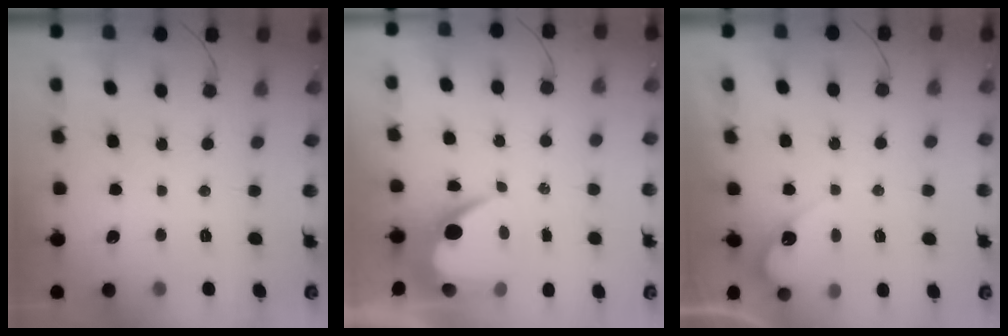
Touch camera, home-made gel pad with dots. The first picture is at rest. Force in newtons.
{"total": 7.2, "press": 7.1, "slide": 0.5}
{"total": 4.5, "press": 4.4, "slide": 0.4}